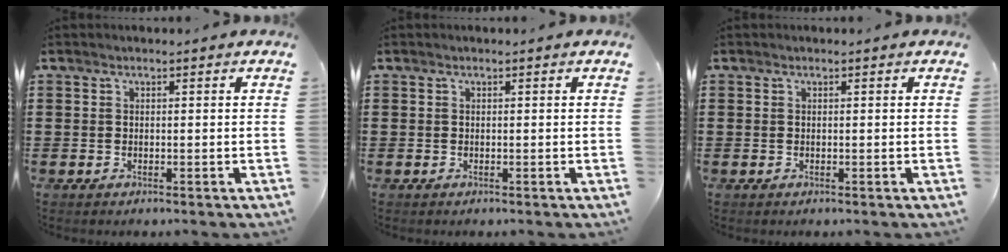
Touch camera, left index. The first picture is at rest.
{"total": 0.0}
{"total": 0.0}